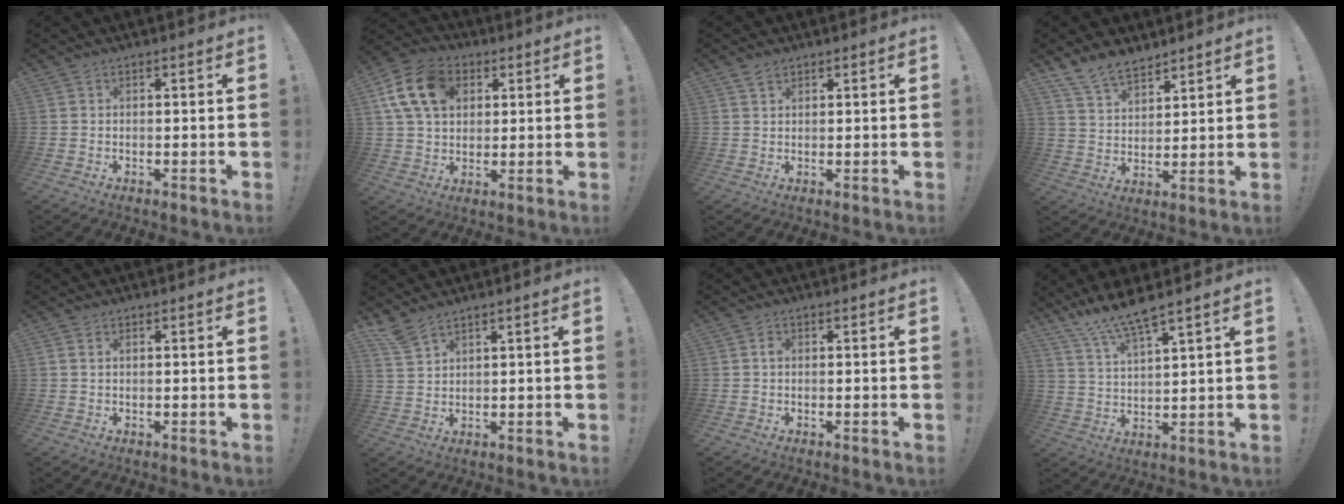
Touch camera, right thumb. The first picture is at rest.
{"total": 15.7, "force": [5.4, 11.5, 9.3], "torque": [-0.155, -0.009, 0.109]}
{"total": 2.3, "force": [1.7, 1.0, 1.1], "torque": [-0.009, -0.010, 0.029]}
{"total": 9.9, "force": [8.1, 4.7, 3.2], "torque": [-0.060, -0.054, 0.157]}
{"total": 1.0, "force": [0.5, 0.6, 0.6], "torque": [-0.017, 0.003, 0.011]}
{"total": 4.9, "force": [4.1, 1.2, 2.4], "torque": [-0.048, -0.023, 0.078]}
{"total": 0.8, "force": [-0.1, 0.5, 0.6], "torque": [-0.004, 0.000, -0.003]}
{"total": 9.1, "force": [7.7, 0.4, 4.9], "torque": [-0.097, -0.049, 0.135]}